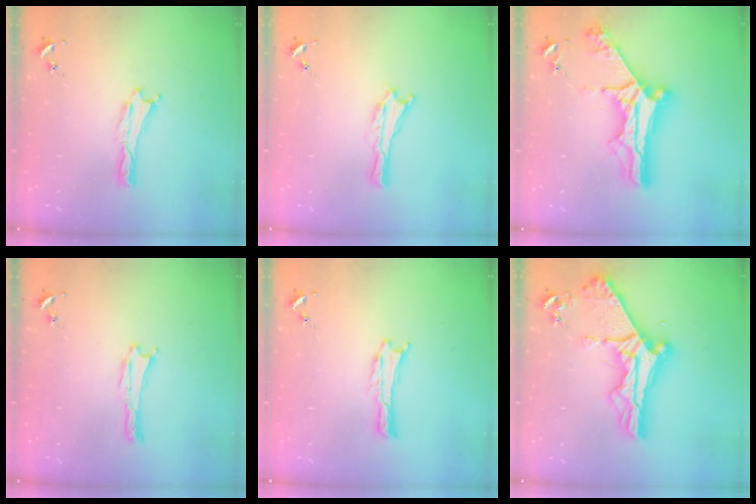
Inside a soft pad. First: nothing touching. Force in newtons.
{"total": 0.0}
{"total": 13.8, "press": 13.8, "slide": 1.0}
{"total": 0.0}
{"total": 0.0}
{"total": 10.0, "press": 9.9, "slide": 1.3}